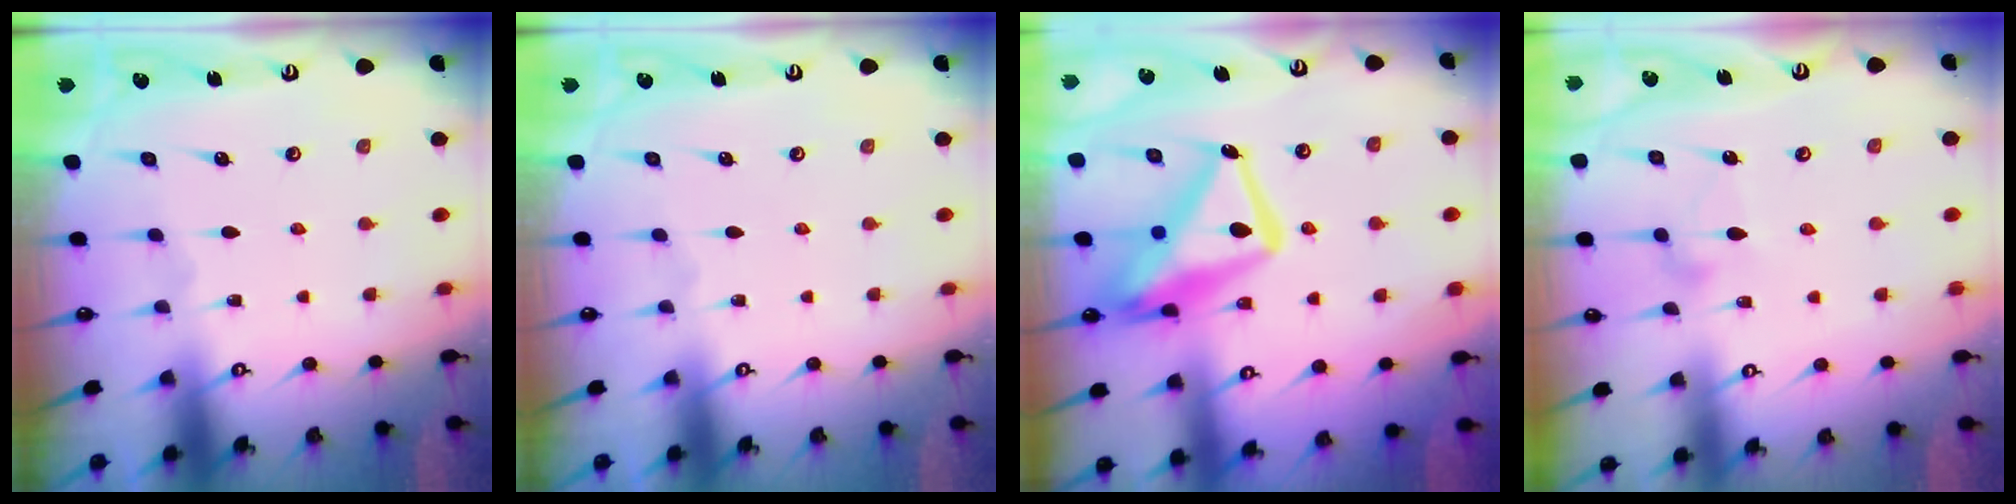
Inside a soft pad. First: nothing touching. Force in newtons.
{"total": 0.0}
{"total": 16.1, "press": 16.0, "slide": 1.7}
{"total": 7.4, "press": 7.4, "slide": 0.4}